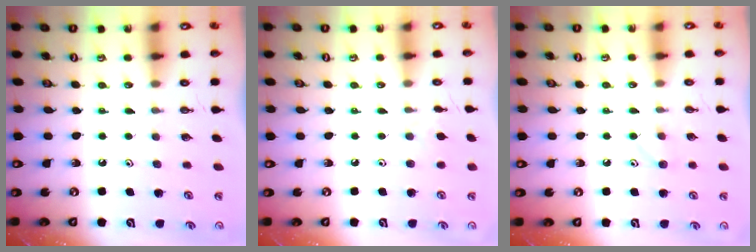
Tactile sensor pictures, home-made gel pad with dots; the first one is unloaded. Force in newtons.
{"total": 1.9, "press": 1.9, "slide": 0.4}
{"total": 4.2, "press": 4.2, "slide": 0.6}